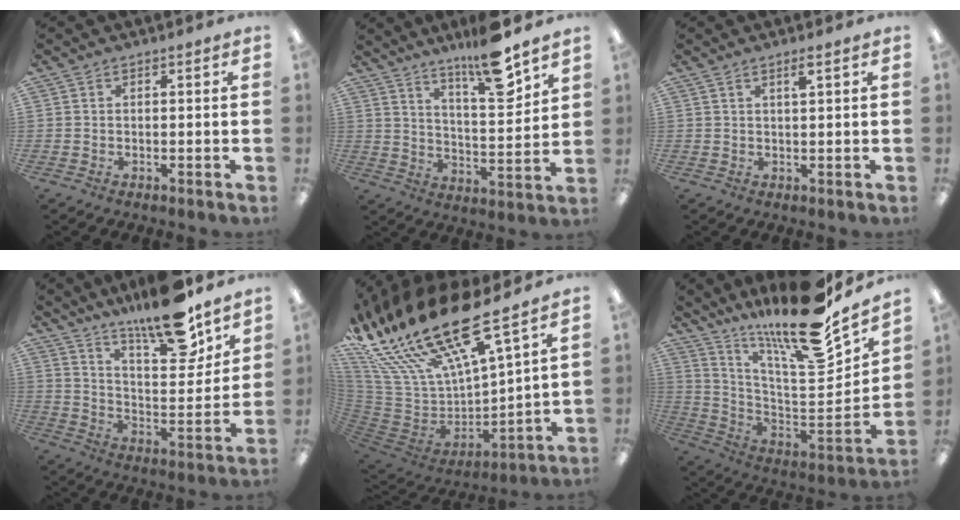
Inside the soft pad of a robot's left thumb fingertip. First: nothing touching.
{"total": 14.1, "force": [11.1, 2.6, 8.2], "torque": [-0.125, -0.071, 0.184]}
{"total": 2.2, "force": [1.5, 0.1, 1.7], "torque": [-0.037, 0.000, 0.024]}
{"total": 18.1, "force": [14.8, 4.6, 9.3], "torque": [-0.145, -0.106, 0.248]}
{"total": 25.2, "force": [20.9, 6.9, 12.3], "torque": [-0.261, -0.149, 0.363]}
{"total": 20.7, "force": [16.2, 3.6, 12.4], "torque": [-0.191, -0.133, 0.260]}